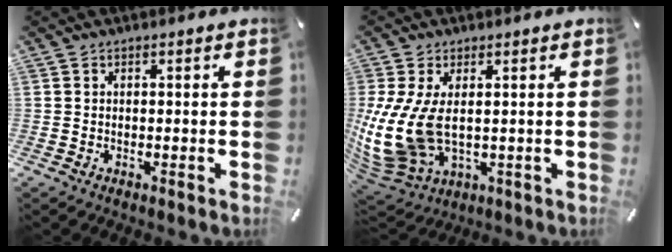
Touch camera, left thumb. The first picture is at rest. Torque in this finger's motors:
{"motor_torque": [0.41, 1.37, 2.53, -0.24, 0.89]}